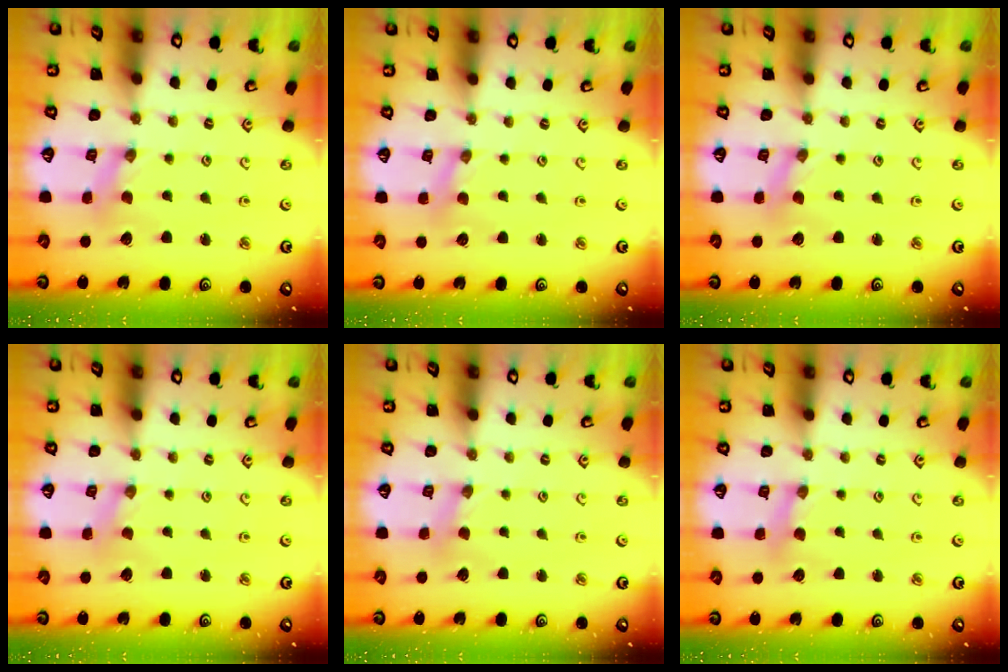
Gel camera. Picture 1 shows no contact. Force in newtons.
{"total": 0.6, "press": 0.5, "slide": 0.1}
{"total": 0.0}
{"total": 0.0}
{"total": 2.1, "press": 2.0, "slide": 0.3}
{"total": 3.6, "press": 3.6, "slide": 0.5}